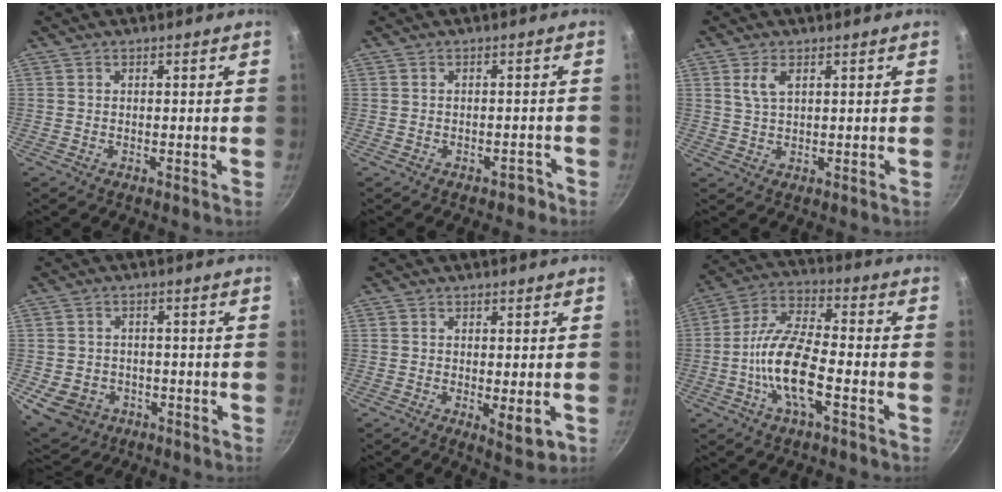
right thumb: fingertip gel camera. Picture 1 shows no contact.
{"total": 1.7, "force": [-1.3, 0.9, 0.4], "torque": [-0.003, 0.015, -0.016]}
{"total": 3.4, "force": [1.5, 1.5, 2.7], "torque": [-0.056, -0.002, 0.034]}
{"total": 8.3, "force": [-3.2, 7.1, 3.0], "torque": [-0.054, 0.019, -0.038]}
{"total": 3.6, "force": [-1.0, 1.2, 3.3], "torque": [-0.046, -0.010, -0.011]}
{"total": 13.7, "force": [-3.7, 5.1, 12.2], "torque": [-0.246, 0.033, -0.073]}